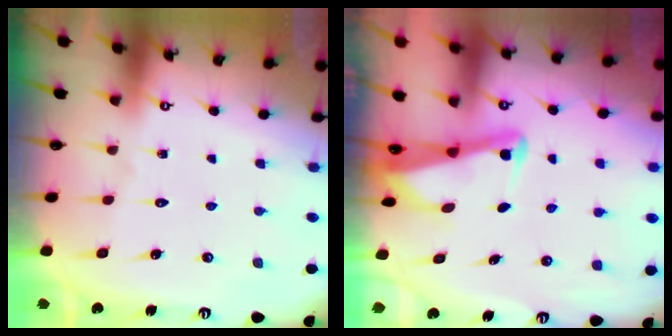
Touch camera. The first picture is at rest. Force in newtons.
{"total": 2.5, "press": 2.5, "slide": 0.2}